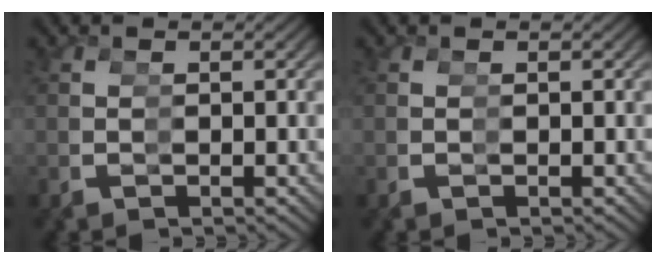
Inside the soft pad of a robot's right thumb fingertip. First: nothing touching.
{"total": 0.8, "force": [0.1, -0.7, -0.3], "torque": [0.013, -0.001, 0.006]}